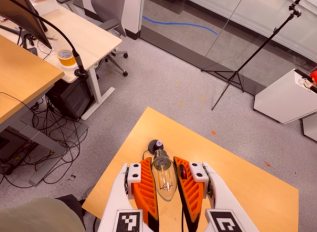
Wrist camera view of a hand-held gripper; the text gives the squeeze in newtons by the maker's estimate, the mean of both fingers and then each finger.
{"total": 19.5, "left": 21.0, "right": 18.1}